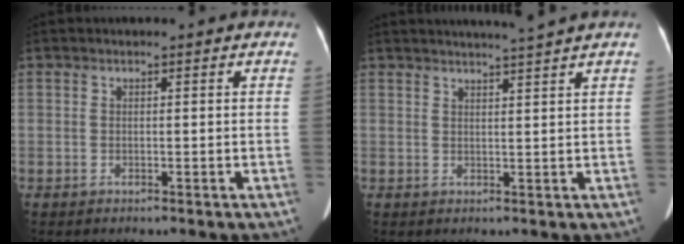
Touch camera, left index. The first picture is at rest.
{"total": 4.7, "force": [4.1, -1.6, 1.7], "torque": [-0.022, -0.003, 0.053]}